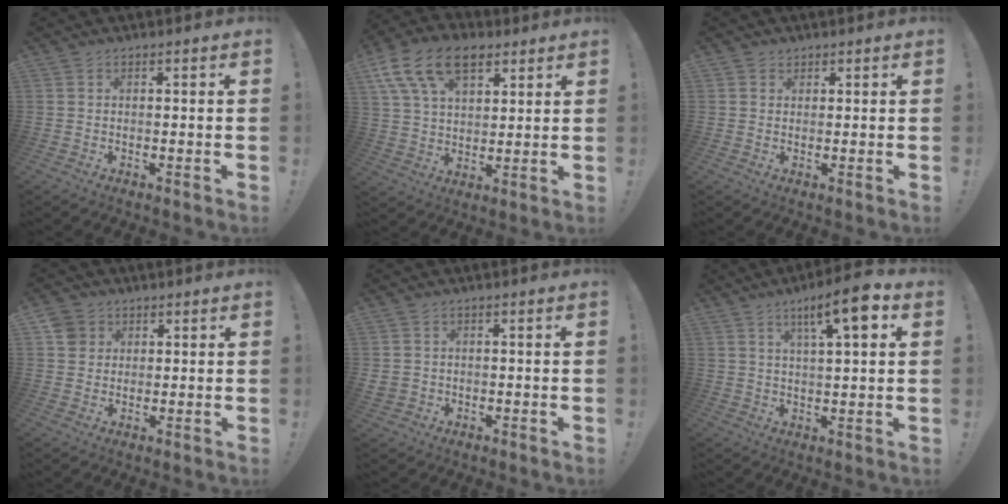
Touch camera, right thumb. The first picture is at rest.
{"total": 16.2, "force": [8.4, 9.9, 9.7], "torque": [-0.181, -0.026, 0.156]}
{"total": 1.5, "force": [1.1, 1.0, 0.1], "torque": [0.003, -0.002, 0.019]}
{"total": 4.3, "force": [1.9, 3.7, 0.9], "torque": [-0.006, -0.002, 0.036]}
{"total": 2.3, "force": [0.0, 2.1, 0.9], "torque": [-0.025, -0.002, 0.002]}
{"total": 10.1, "force": [4.7, 2.1, 8.7], "torque": [-0.128, -0.021, 0.070]}